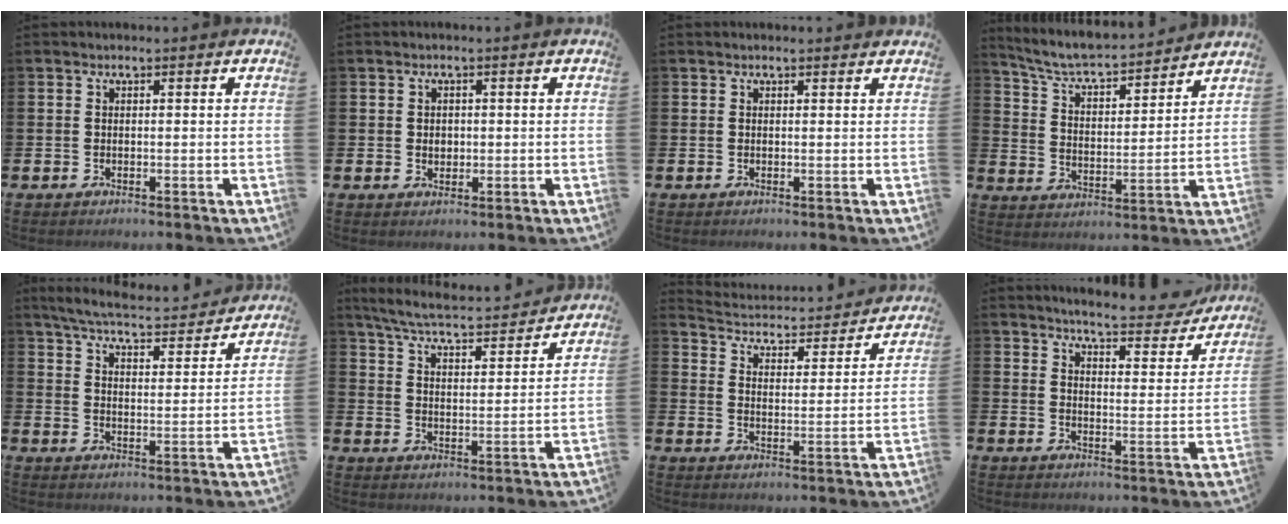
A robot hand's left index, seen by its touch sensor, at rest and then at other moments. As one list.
[{"total": 1.5, "force": [0.2, 1.2, 0.8], "torque": [0.000, 0.003, -0.001]}, {"total": 0.6, "force": [0.6, 0.1, 0.2], "torque": [0.005, -0.002, 0.008]}, {"total": 6.7, "force": [6.3, 0.7, 2.2], "torque": [-0.074, -0.049, 0.105]}, {"total": 5.7, "force": [5.4, 0.6, 1.6], "torque": [-0.056, -0.037, 0.091]}, {"total": 6.0, "force": [5.7, 0.6, 1.8], "torque": [-0.064, -0.043, 0.095]}, {"total": 3.9, "force": [3.6, 1.2, 0.7], "torque": [-0.040, -0.039, 0.053]}, {"total": 5.6, "force": [5.5, 0.4, 1.0], "torque": [-0.031, -0.040, 0.091]}]